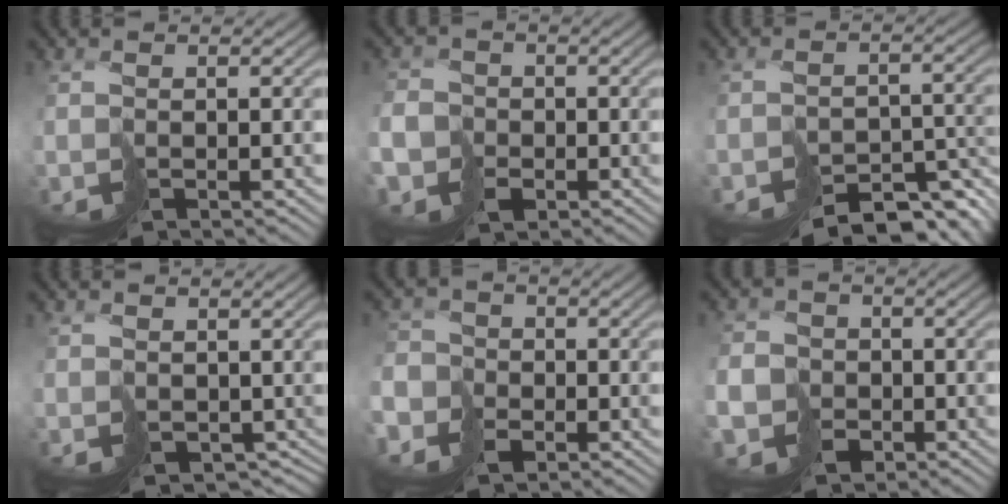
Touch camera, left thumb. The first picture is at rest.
{"total": 6.2, "force": [-2.8, 5.1, 2.0], "torque": [-0.054, -0.026, -0.071]}
{"total": 6.6, "force": [-5.9, 2.1, 2.2], "torque": [-0.020, -0.002, -0.078]}
{"total": 3.3, "force": [0.6, 2.7, 1.7], "torque": [-0.040, -0.022, 0.022]}
{"total": 6.5, "force": [-3.4, 5.3, 1.7], "torque": [-0.052, -0.024, -0.086]}
{"total": 7.3, "force": [-3.4, 6.1, 2.1], "torque": [-0.053, -0.034, -0.081]}